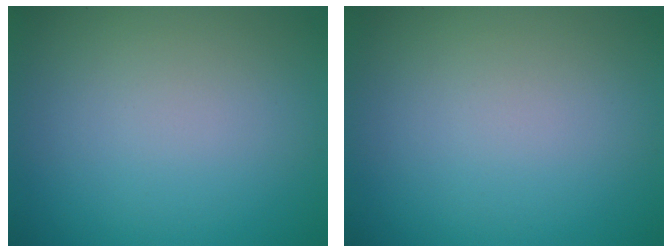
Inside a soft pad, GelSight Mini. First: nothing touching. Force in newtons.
{"total": 0.0}